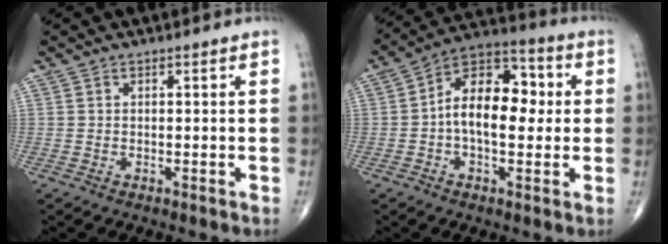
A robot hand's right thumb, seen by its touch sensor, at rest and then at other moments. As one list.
[{"total": 13.9, "force": [0.4, 8.0, 11.4], "torque": [-0.162, 0.037, -0.005]}]